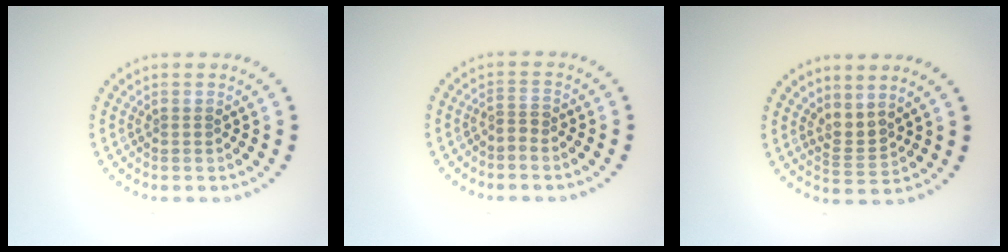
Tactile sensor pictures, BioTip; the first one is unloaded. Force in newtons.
{"total": 1.1, "press": 0.6, "slide": 0.9}
{"total": 1.8, "press": 1.3, "slide": 1.3}